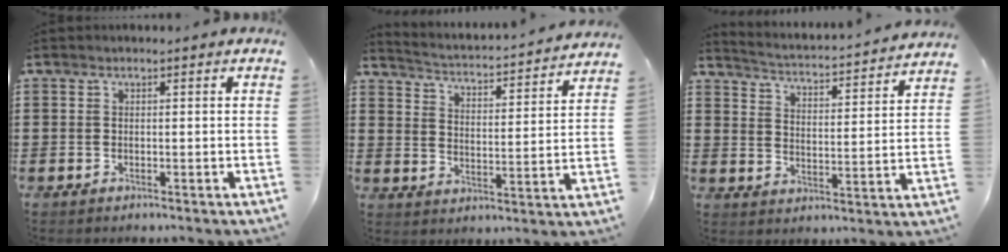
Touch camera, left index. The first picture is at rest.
{"total": 2.3, "force": [2.2, -0.4, 0.2], "torque": [-0.023, -0.031, 0.026]}
{"total": 2.5, "force": [2.4, -0.3, 0.2], "torque": [-0.025, -0.032, 0.030]}